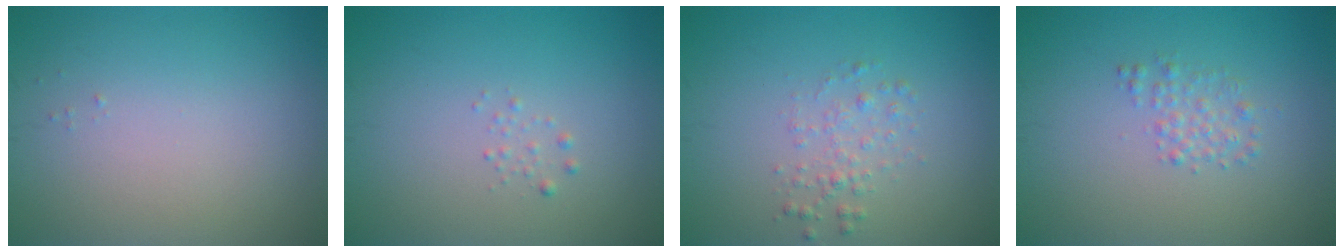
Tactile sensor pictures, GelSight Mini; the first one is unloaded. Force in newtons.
{"total": 0.6, "press": 0.6, "slide": 0.0}
{"total": 1.6, "press": 1.6, "slide": 0.1}
{"total": 1.5, "press": 1.5, "slide": 0.0}